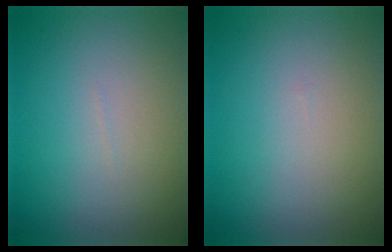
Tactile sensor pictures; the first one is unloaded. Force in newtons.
{"total": 0.0}